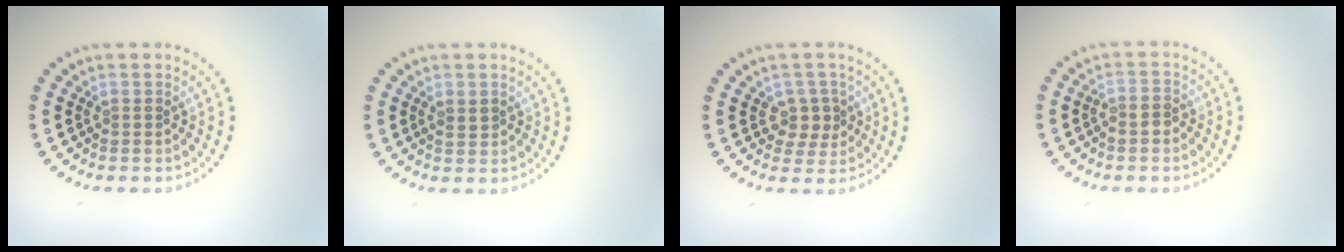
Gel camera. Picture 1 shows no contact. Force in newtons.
{"total": 0.7, "press": 0.6, "slide": 0.4}
{"total": 2.3, "press": 2.1, "slide": 0.9}
{"total": 1.2, "press": 1.0, "slide": 0.6}